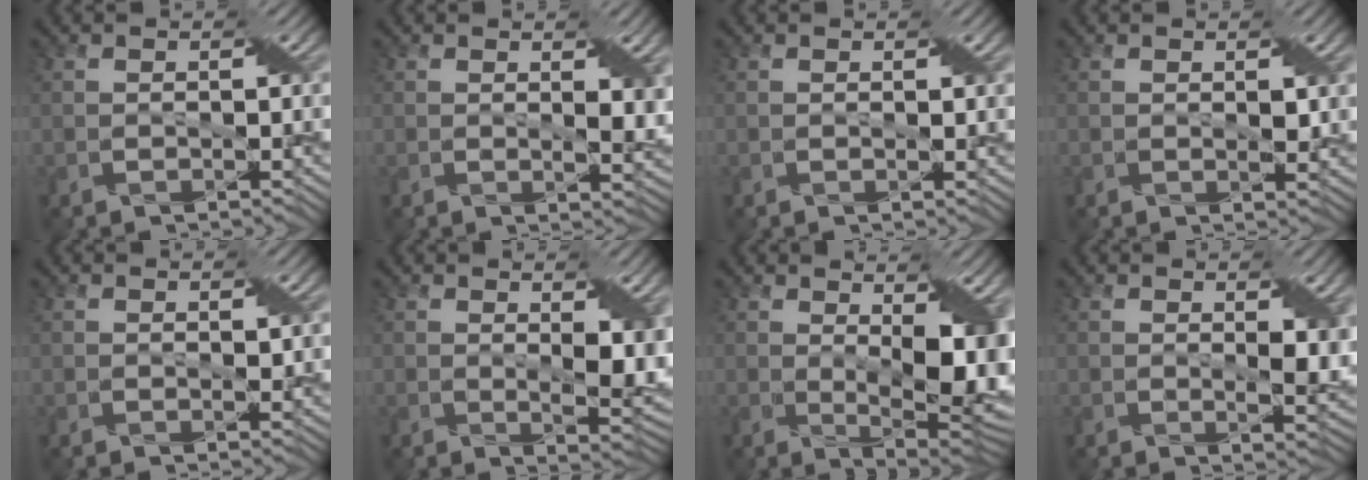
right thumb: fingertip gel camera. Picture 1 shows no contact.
{"total": 3.5, "force": [1.1, 1.3, 3.1], "torque": [-0.050, -0.004, 0.021]}
{"total": 0.7, "force": [0.4, 0.3, 0.5], "torque": [-0.007, 0.000, 0.006]}
{"total": 1.6, "force": [0.5, 0.8, 1.4], "torque": [-0.025, -0.003, 0.012]}
{"total": 1.0, "force": [0.5, 0.4, 0.8], "torque": [-0.013, -0.001, 0.010]}
{"total": 5.8, "force": [1.2, 2.5, 5.1], "torque": [-0.086, -0.012, 0.027]}
{"total": 11.9, "force": [1.7, 5.1, 10.7], "torque": [-0.156, 0.001, 0.046]}
{"total": 4.2, "force": [1.0, 1.7, 3.6], "torque": [-0.063, -0.009, 0.023]}